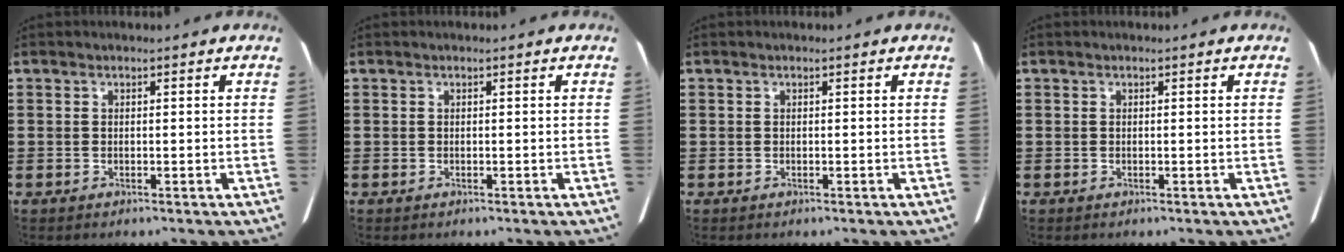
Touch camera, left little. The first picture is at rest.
{"total": 0.0}
{"total": 0.0}
{"total": 0.0}